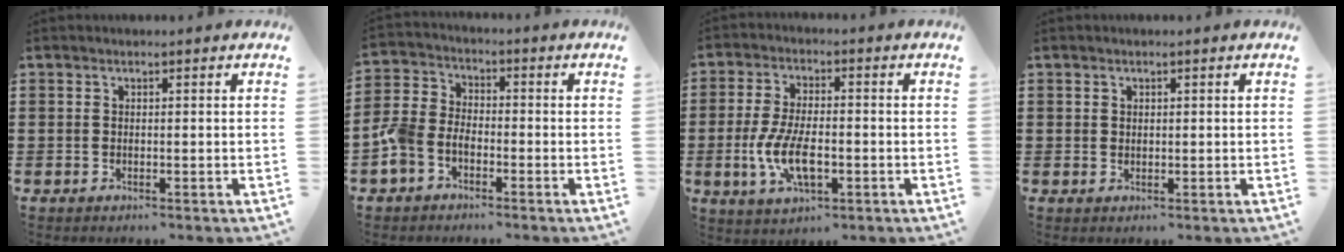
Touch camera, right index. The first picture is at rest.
{"total": 4.8, "force": [-3.1, 2.8, 2.3], "torque": [-0.085, -0.004, -0.073]}
{"total": 8.3, "force": [-2.1, 3.8, 7.1], "torque": [-0.160, -0.005, -0.042]}
{"total": 0.7, "force": [0.5, 0.6, 0.1], "torque": [-0.003, 0.002, 0.010]}